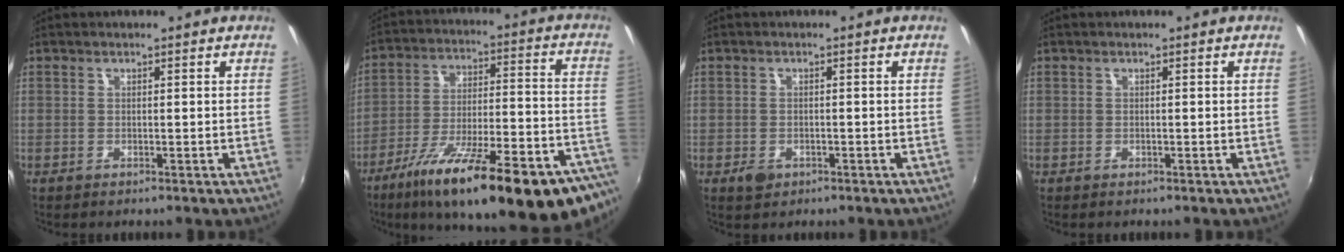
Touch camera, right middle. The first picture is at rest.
{"total": 31.6, "force": [-22.6, 7.2, 20.9], "torque": [-0.312, -0.044, -0.318]}
{"total": 2.5, "force": [-1.3, 1.7, 1.2], "torque": [-0.022, -0.003, -0.020]}
{"total": 0.0}